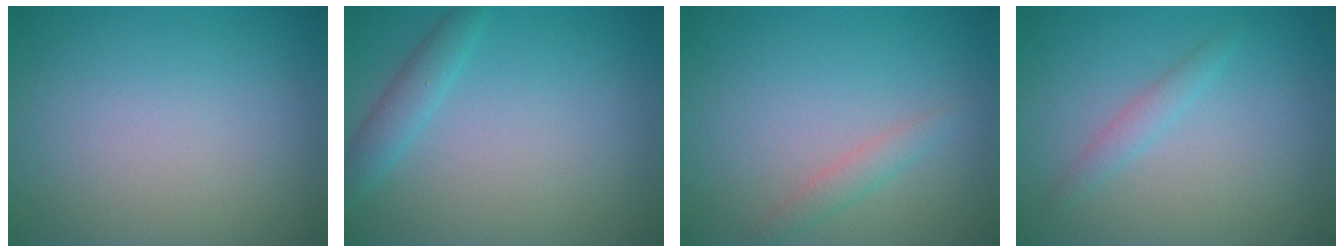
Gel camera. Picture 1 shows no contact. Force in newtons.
{"total": 1.9, "press": 1.9, "slide": 0.1}
{"total": 1.4, "press": 1.4, "slide": 0.1}
{"total": 1.1, "press": 1.1, "slide": 0.1}